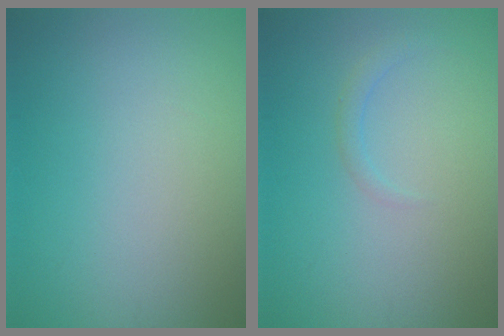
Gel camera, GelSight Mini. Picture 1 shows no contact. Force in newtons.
{"total": 1.0, "press": 1.0, "slide": 0.1}